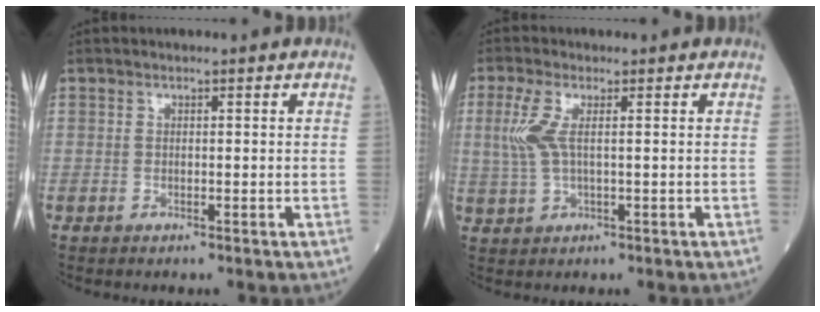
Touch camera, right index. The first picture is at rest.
{"total": 4.6, "force": [0.9, 1.3, 4.3], "torque": [-0.118, 0.003, 0.018]}